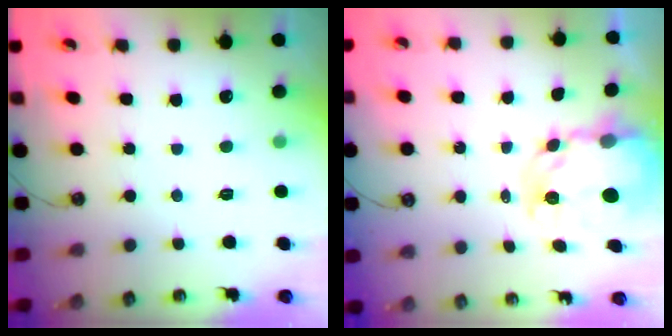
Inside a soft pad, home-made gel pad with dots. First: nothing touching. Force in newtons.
{"total": 8.2, "press": 8.2, "slide": 0.7}